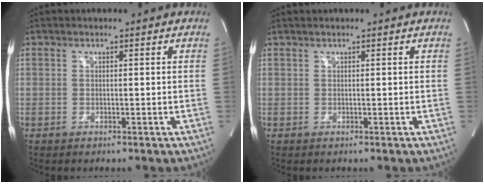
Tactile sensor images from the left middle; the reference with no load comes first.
{"total": 0.7, "force": [0.6, -0.1, 0.4], "torque": [-0.013, 0.012, 0.016]}